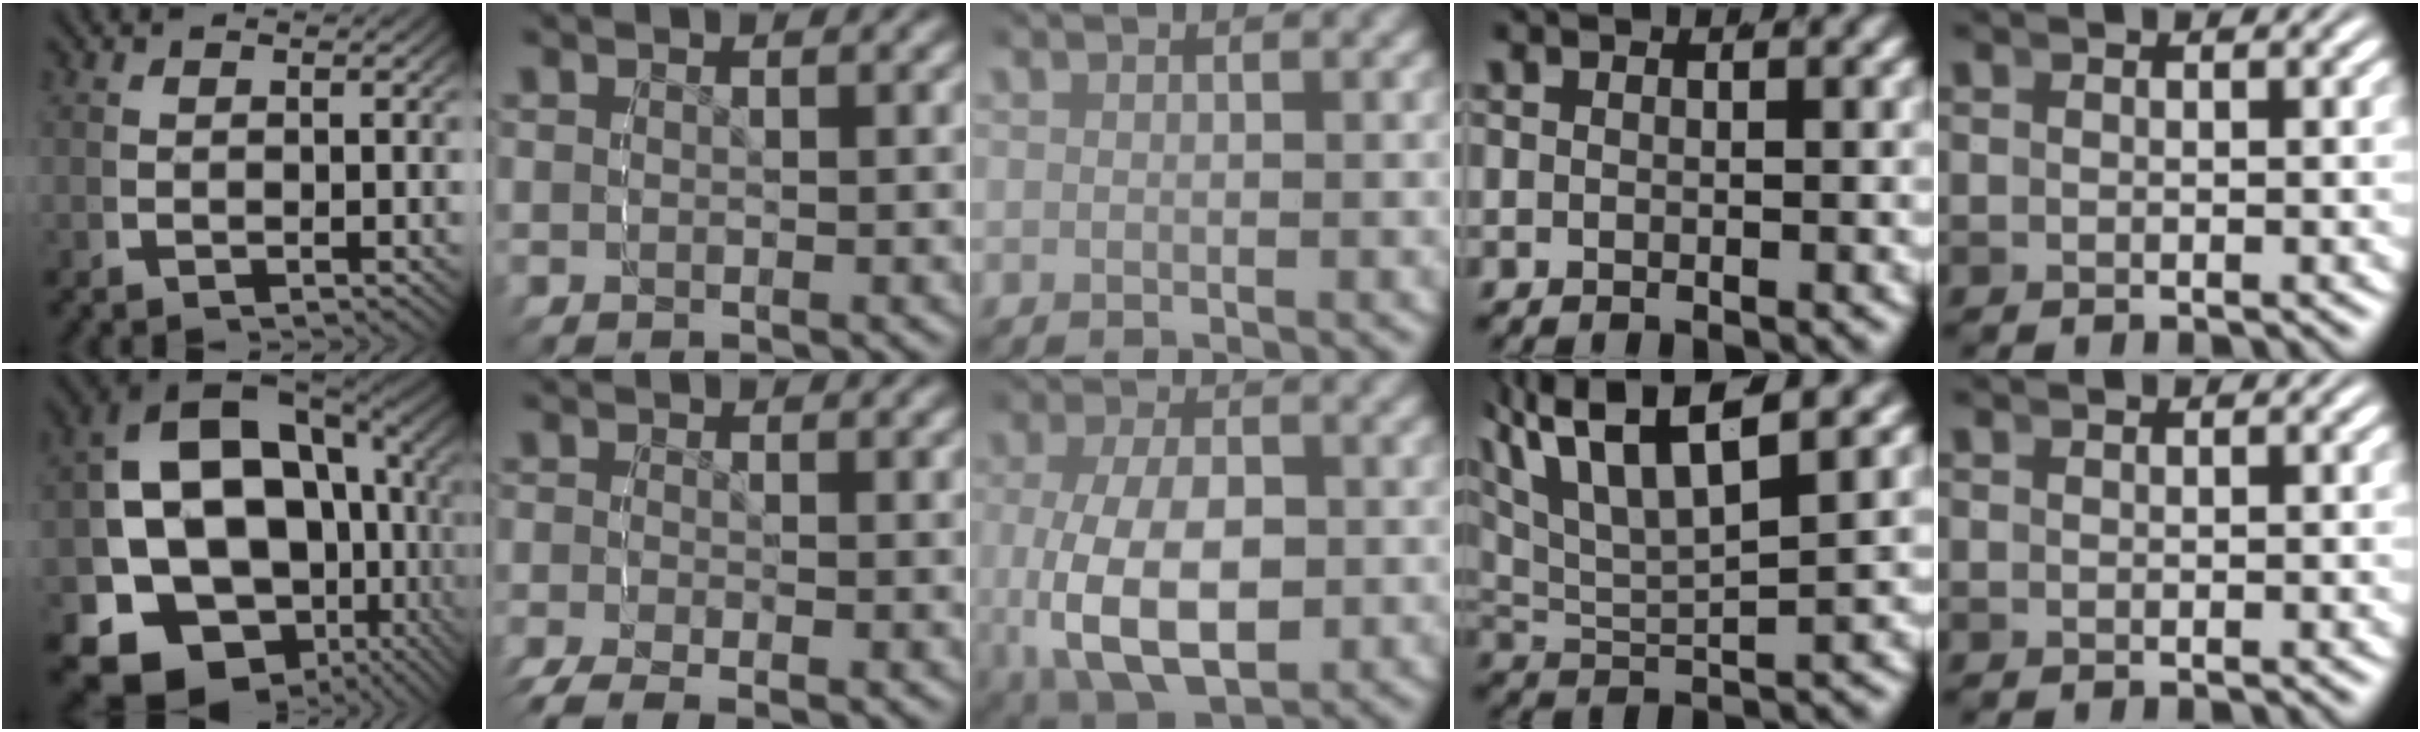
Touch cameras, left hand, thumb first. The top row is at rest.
{"thumb": {"total": 21.7, "force": [-3.6, 16.0, 14.2], "torque": [-0.282, -0.068, -0.053]}, "index": {"total": 4.0, "force": [-3.1, 1.8, 1.7], "torque": [-0.033, -0.009, -0.049]}, "middle": {"total": 9.9, "force": [-1.4, 6.2, 7.6], "torque": [-0.165, -0.033, -0.002]}, "ring": {"total": 8.4, "force": [3.8, 4.8, 5.8], "torque": [-0.125, 0.007, 0.058]}}